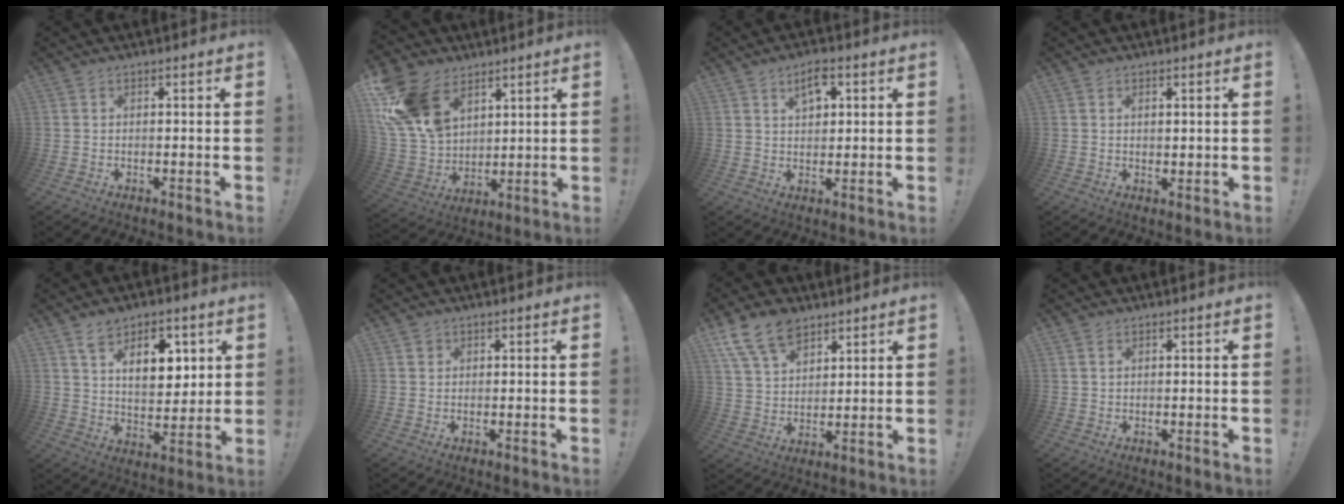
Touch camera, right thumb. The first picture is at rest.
{"total": 18.6, "force": [9.8, 12.2, 10.0], "torque": [-0.197, -0.047, 0.193]}
{"total": 6.0, "force": [2.8, 3.4, 4.1], "torque": [-0.054, -0.008, 0.045]}
{"total": 1.3, "force": [0.9, 0.6, 0.7], "torque": [-0.003, -0.005, 0.015]}
{"total": 12.4, "force": [6.7, 7.2, 7.6], "torque": [-0.114, -0.024, 0.120]}
{"total": 1.3, "force": [0.8, 1.0, 0.1], "torque": [0.012, -0.006, 0.014]}
{"total": 13.1, "force": [8.8, 7.8, 5.8], "torque": [-0.112, -0.043, 0.172]}
{"total": 1.2, "force": [0.7, 0.7, 0.7], "torque": [-0.008, -0.002, 0.012]}